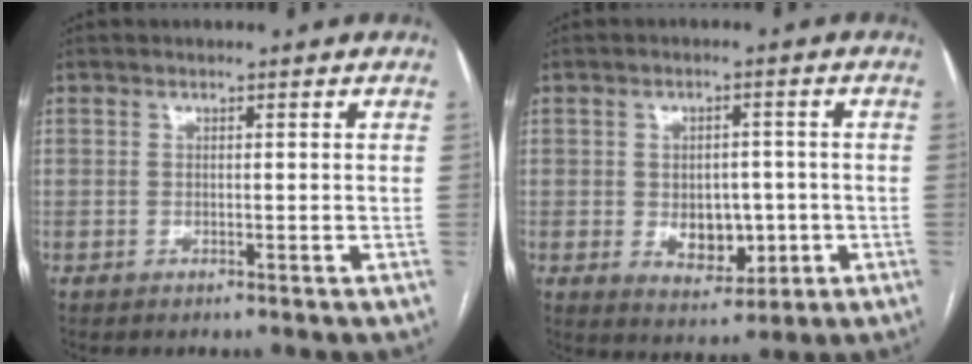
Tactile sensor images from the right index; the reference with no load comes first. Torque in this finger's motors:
{"motor_torque": [0.23, -0.10, 0.12, 0.03]}